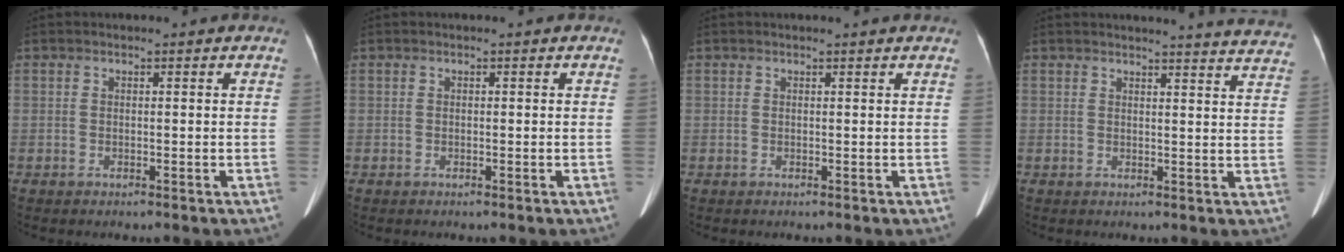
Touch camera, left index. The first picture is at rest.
{"total": 0.0}
{"total": 0.8, "force": [0.8, -0.1, 0.2], "torque": [-0.013, -0.001, 0.010]}
{"total": 14.4, "force": [14.1, 0.3, 2.5], "torque": [-0.012, -0.080, 0.127]}